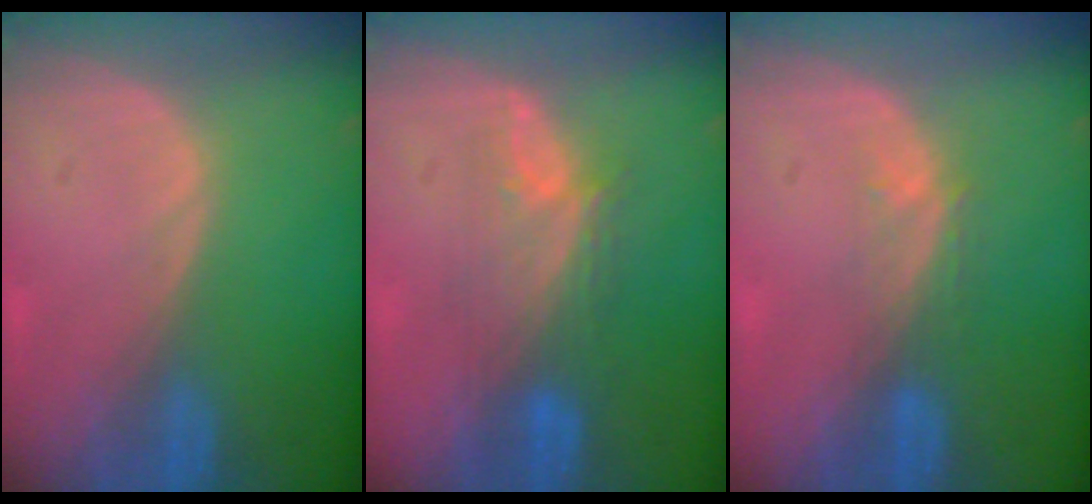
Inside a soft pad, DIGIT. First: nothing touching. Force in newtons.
{"total": 5.4, "press": 5.3, "slide": 1.5}
{"total": 2.9, "press": 2.4, "slide": 1.7}